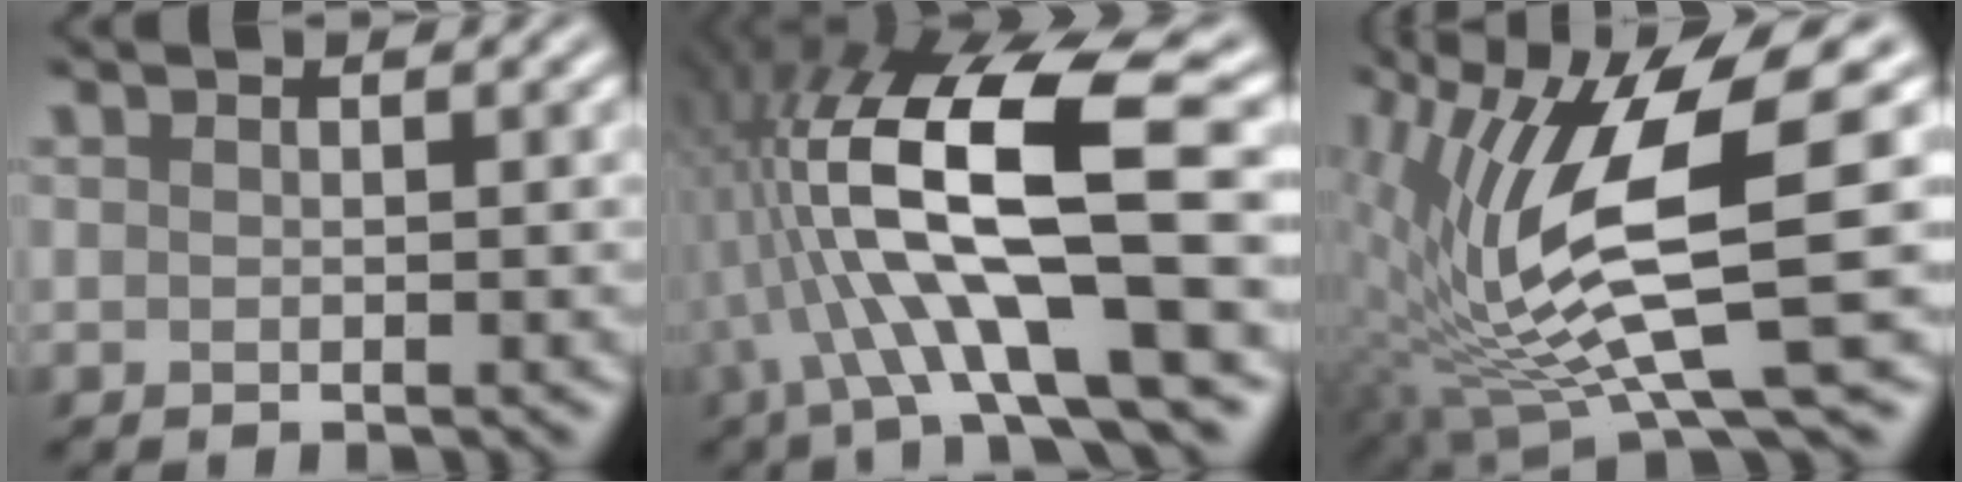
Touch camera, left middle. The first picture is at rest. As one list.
[{"total": 11.1, "force": [-3.1, 1.4, 10.5], "torque": [-0.227, -0.007, -0.016]}, {"total": 11.0, "force": [-0.6, 2.1, 10.8], "torque": [-0.256, -0.046, 0.047]}]